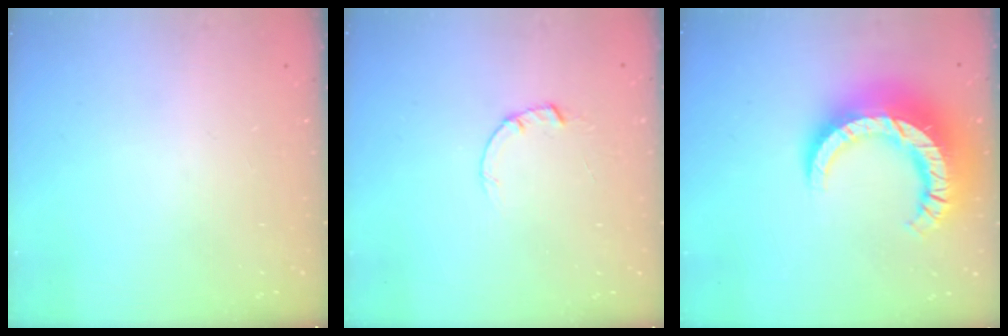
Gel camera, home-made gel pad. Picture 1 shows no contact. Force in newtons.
{"total": 1.5, "press": 1.5, "slide": 0.3}
{"total": 18.8, "press": 18.7, "slide": 2.1}